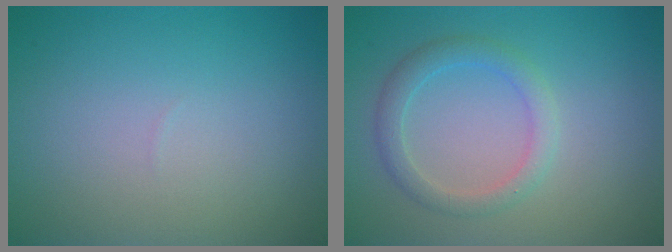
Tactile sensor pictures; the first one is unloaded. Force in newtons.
{"total": 2.3, "press": 2.3, "slide": 0.1}